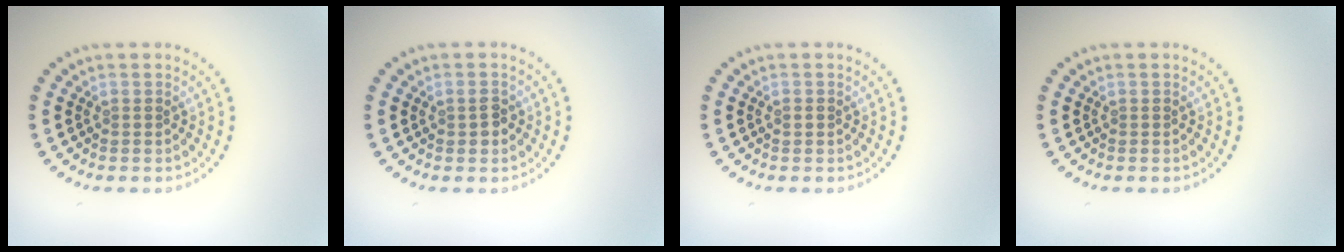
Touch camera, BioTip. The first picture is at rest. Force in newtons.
{"total": 1.5, "press": 1.5, "slide": 0.1}
{"total": 0.9, "press": 0.9, "slide": 0.1}
{"total": 0.0}